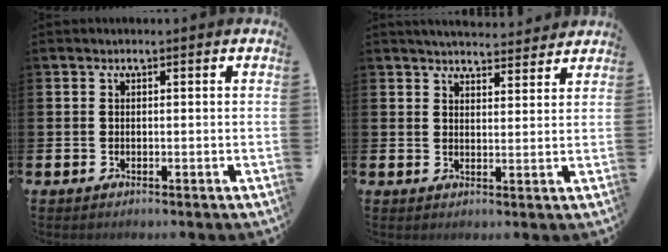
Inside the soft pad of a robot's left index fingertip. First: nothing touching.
{"total": 4.3, "force": [4.2, 0.7, 0.2], "torque": [-0.008, -0.023, 0.076]}